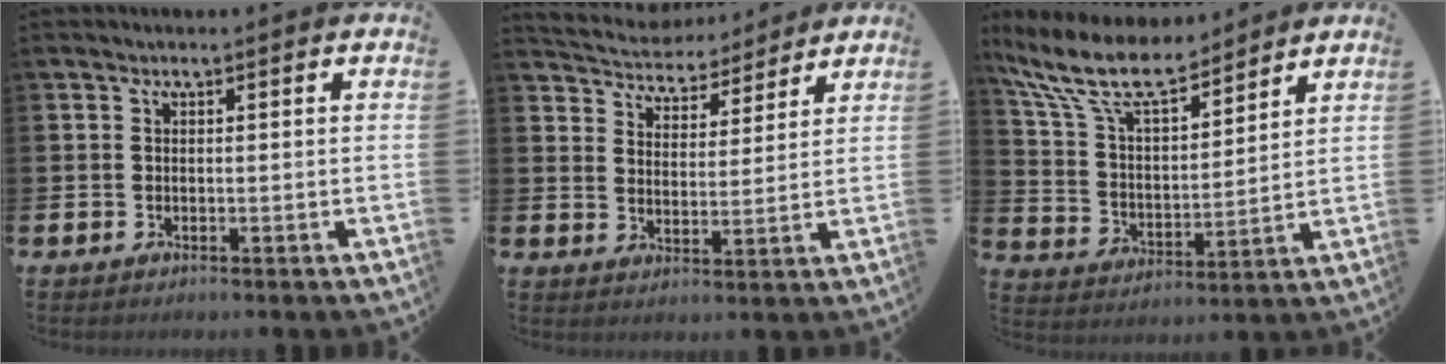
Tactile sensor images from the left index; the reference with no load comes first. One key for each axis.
{"total": 4.8, "fx": 4.5, "fy": 1.5, "fz": -0.5, "tx": -0.015, "ty": -0.038, "tz": 0.076}
{"total": 11.0, "fx": 9.3, "fy": 3.1, "fz": 4.9, "tx": -0.136, "ty": -0.045, "tz": 0.167}